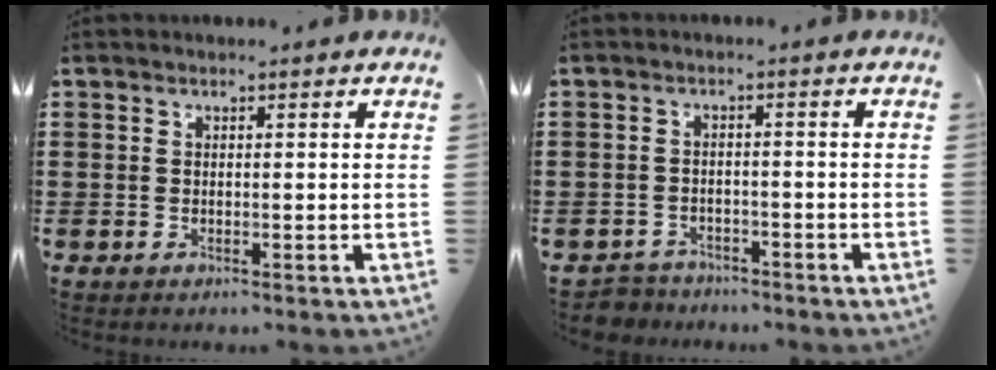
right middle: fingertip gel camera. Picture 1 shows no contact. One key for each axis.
{"total": 2.6, "fx": -2.5, "fy": 0.5, "fz": -0.3, "tx": -0.003, "ty": -0.002, "tz": -0.056}